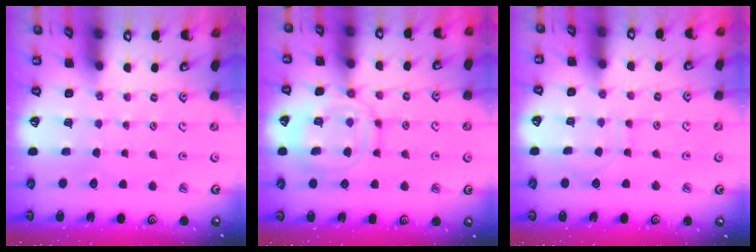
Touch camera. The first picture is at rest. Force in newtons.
{"total": 11.9, "press": 11.9, "slide": 0.7}
{"total": 5.3, "press": 5.3, "slide": 0.4}